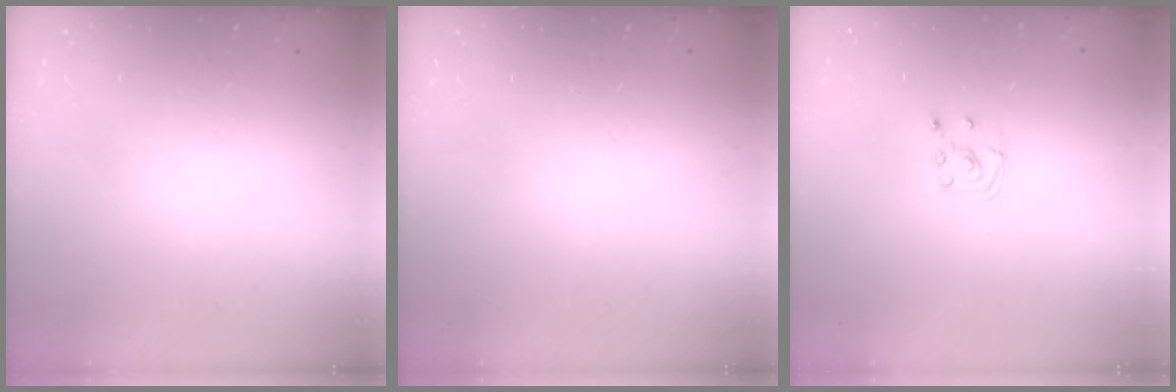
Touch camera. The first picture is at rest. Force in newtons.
{"total": 0.0}
{"total": 2.3, "press": 2.2, "slide": 0.3}